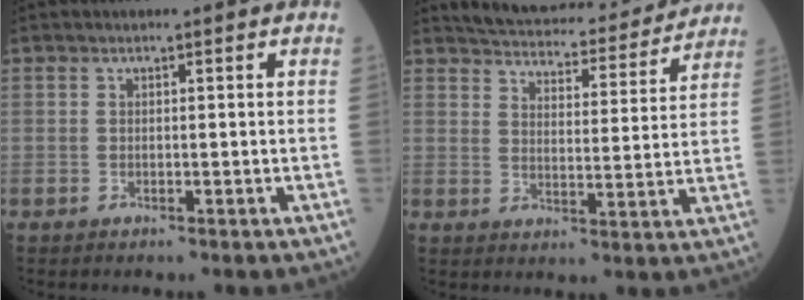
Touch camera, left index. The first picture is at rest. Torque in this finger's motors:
{"motor_torque": [0.92, -1.20, 0.05, 0.01]}